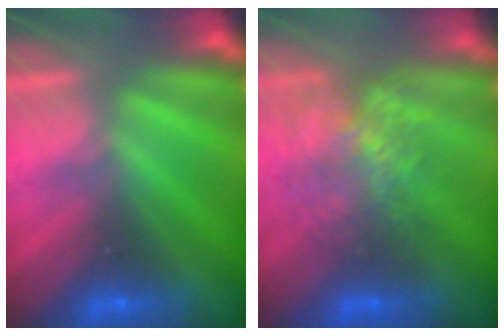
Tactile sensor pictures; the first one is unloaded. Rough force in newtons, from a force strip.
{"total": 10.5}